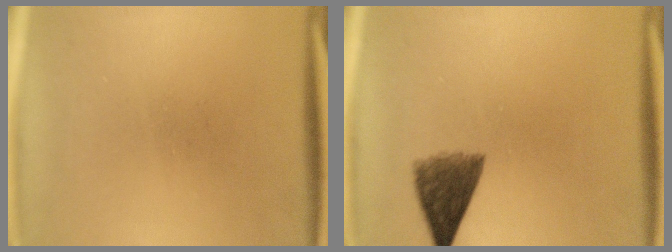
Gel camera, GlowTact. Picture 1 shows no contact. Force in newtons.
{"total": 6.0}